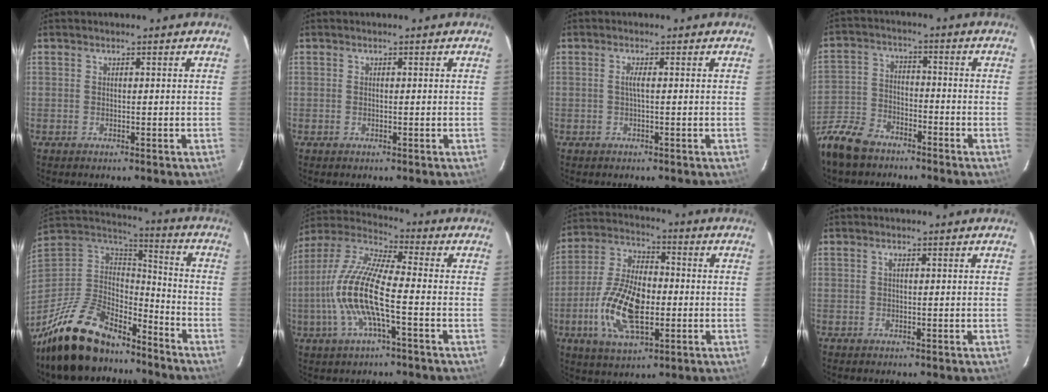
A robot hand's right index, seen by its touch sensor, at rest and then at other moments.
{"total": 0.0}
{"total": 1.1, "force": [0.0, -0.3, 1.1], "torque": [-0.017, 0.002, -0.002]}
{"total": 12.9, "force": [-9.7, 6.4, 5.7], "torque": [-0.153, -0.002, -0.193]}
{"total": 23.5, "force": [-17.6, 10.2, 11.8], "torque": [-0.257, -0.001, -0.290]}
{"total": 14.8, "force": [-3.3, 3.1, 14.1], "torque": [-0.291, 0.000, -0.070]}
{"total": 15.7, "force": [-3.5, 7.4, 13.4], "torque": [-0.279, 0.000, -0.065]}
{"total": 0.5, "force": [0.1, 0.1, 0.5], "torque": [-0.010, 0.003, 0.001]}